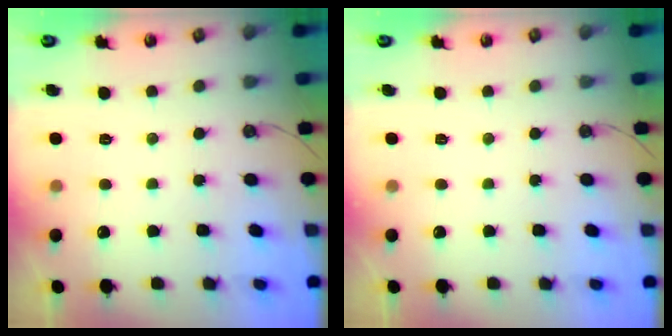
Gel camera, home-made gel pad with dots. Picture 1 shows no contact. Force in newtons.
{"total": 0.0}